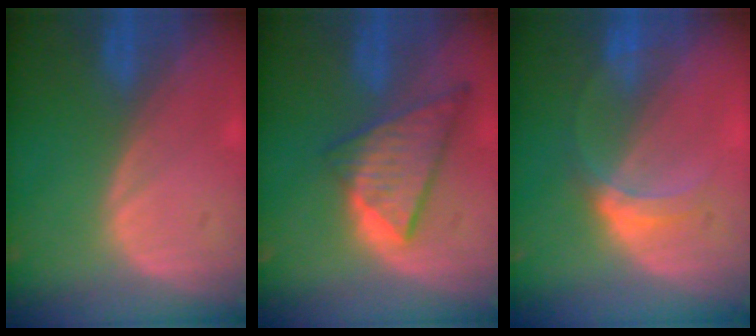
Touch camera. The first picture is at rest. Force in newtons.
{"total": 8.7, "press": 7.5, "slide": 4.4}
{"total": 4.0, "press": 3.7, "slide": 1.6}